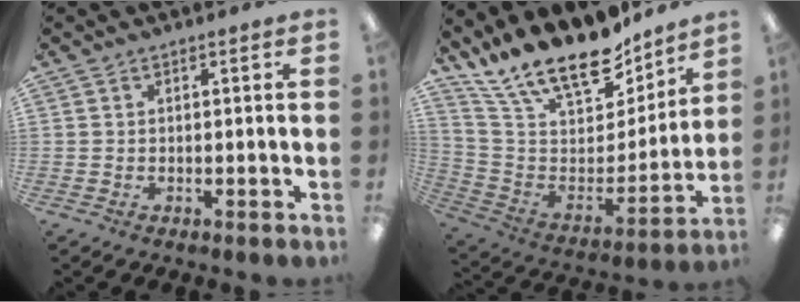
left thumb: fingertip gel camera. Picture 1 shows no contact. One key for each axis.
{"total": 20.5, "fx": 16.7, "fy": 7.1, "fz": 9.6, "tx": -0.186, "ty": -0.121, "tz": 0.300}